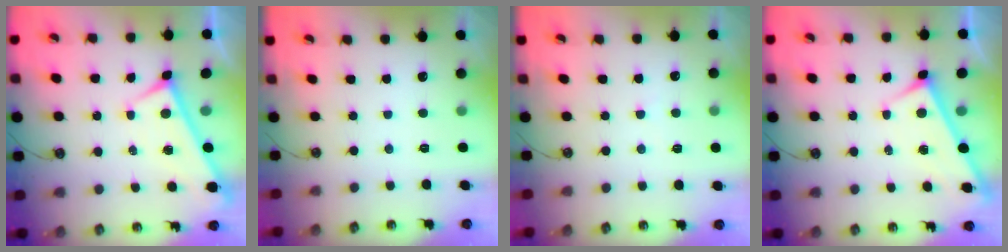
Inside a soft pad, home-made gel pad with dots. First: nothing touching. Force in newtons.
{"total": 0.0}
{"total": 1.5, "press": 1.4, "slide": 0.3}
{"total": 2.9, "press": 2.9, "slide": 0.3}